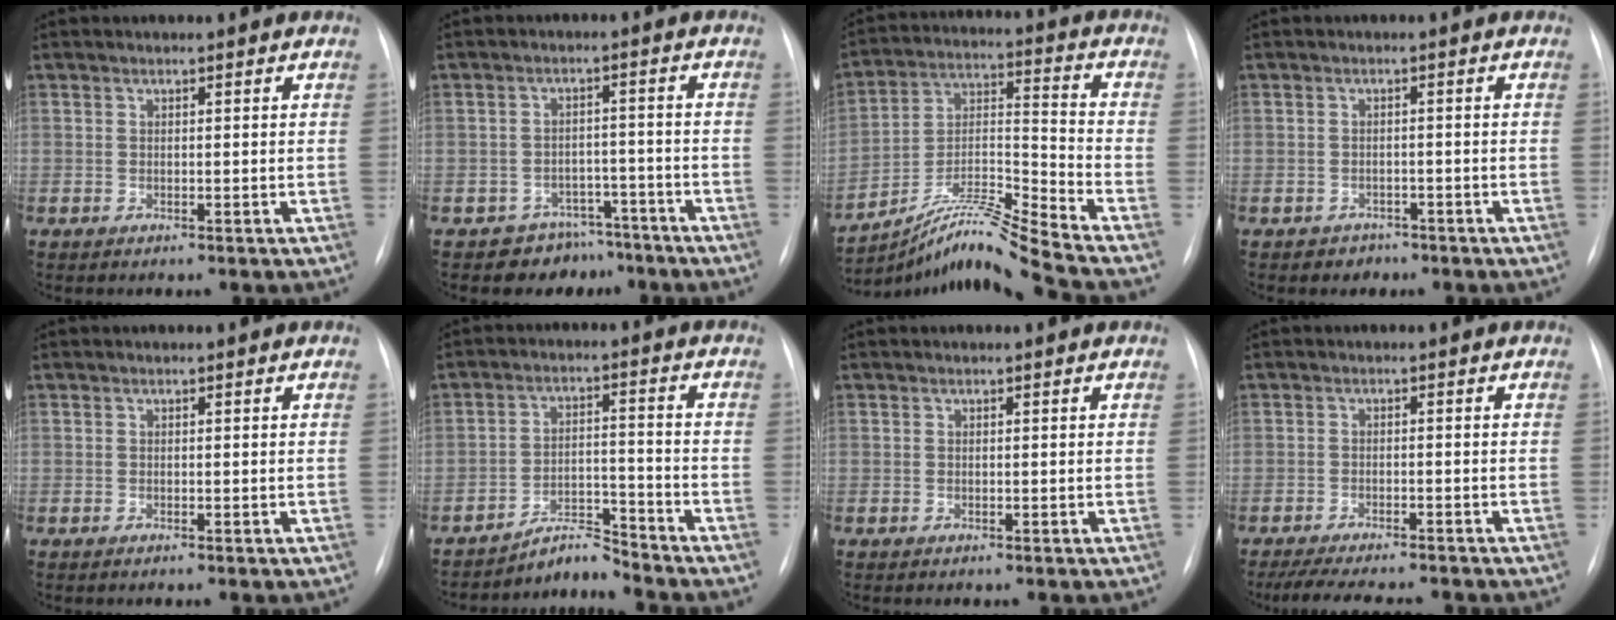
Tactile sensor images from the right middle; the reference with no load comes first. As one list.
[{"total": 6.1, "force": [-4.8, 3.7, -0.3], "torque": [0.019, 0.035, -0.070]}, {"total": 12.7, "force": [-11.3, -3.1, 4.8], "torque": [-0.091, 0.015, -0.204]}, {"total": 2.1, "force": [-1.4, 1.6, -0.3], "torque": [-0.003, 0.010, -0.020]}, {"total": 0.0}, {"total": 5.0, "force": [-5.0, -0.3, -0.3], "torque": [0.002, 0.008, -0.082]}, {"total": 0.0}, {"total": 11.0, "force": [-9.7, 2.0, 4.8], "torque": [-0.073, -0.008, -0.137]}]